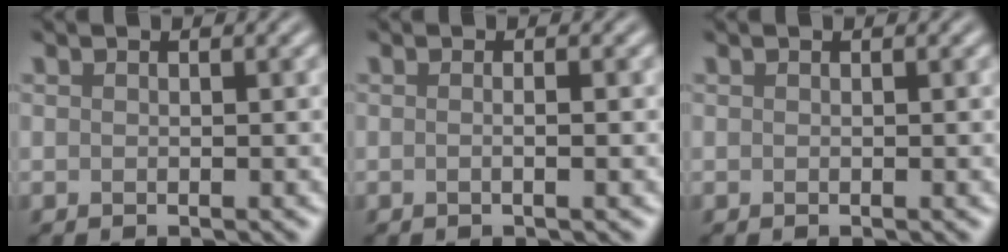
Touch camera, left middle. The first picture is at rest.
{"total": 2.2, "force": [0.3, 1.1, 1.8], "torque": [0.002, -0.002, -0.020]}
{"total": 0.0}